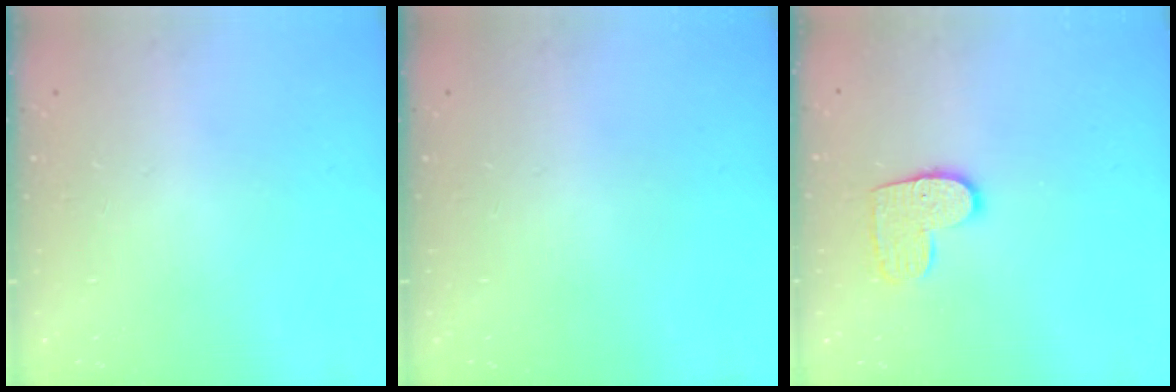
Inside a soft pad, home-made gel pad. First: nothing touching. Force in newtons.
{"total": 0.0}
{"total": 8.7, "press": 8.7, "slide": 0.4}